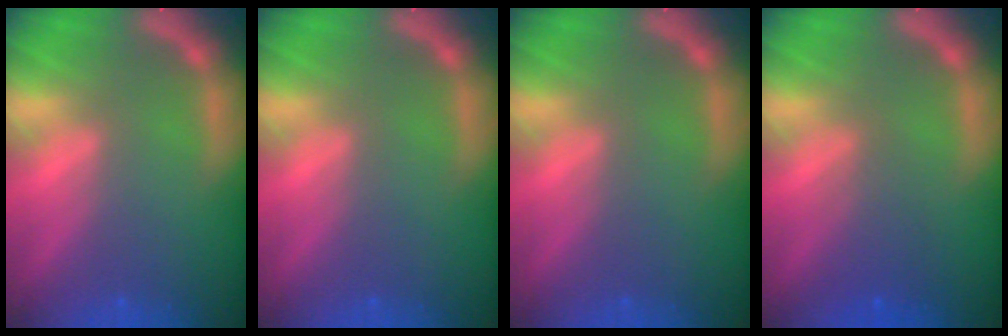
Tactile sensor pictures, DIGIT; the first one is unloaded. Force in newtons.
{"total": 0.0}
{"total": 0.0}
{"total": 2.5}